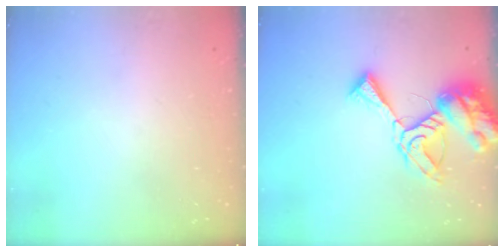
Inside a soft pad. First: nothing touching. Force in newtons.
{"total": 14.6, "press": 14.5, "slide": 1.6}